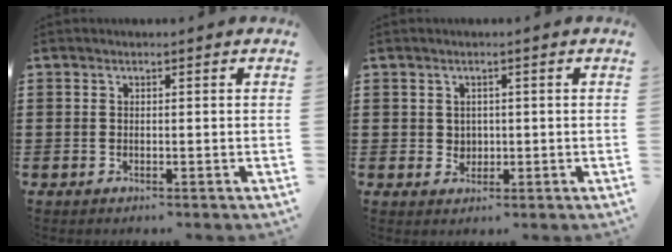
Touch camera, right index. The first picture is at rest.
{"total": 1.7, "force": [0.6, 1.6, 0.3], "torque": [-0.013, 0.009, 0.010]}